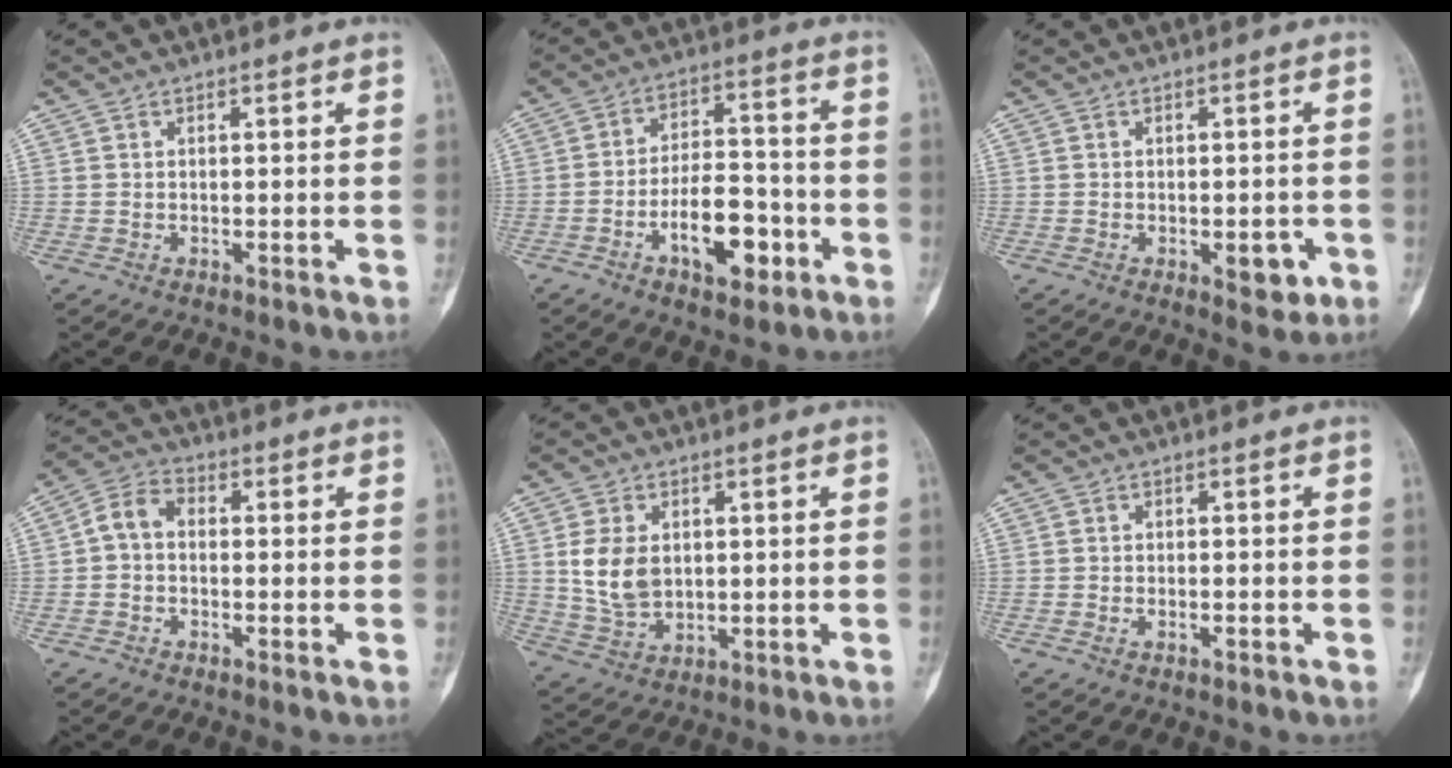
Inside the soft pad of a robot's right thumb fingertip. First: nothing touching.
{"total": 12.1, "force": [-4.8, 6.1, 9.3], "torque": [-0.131, 0.035, -0.076]}
{"total": 4.5, "force": [-1.5, 2.2, 3.6], "torque": [-0.027, 0.003, -0.013]}
{"total": 5.4, "force": [-0.3, 3.9, 3.7], "torque": [-0.057, 0.018, -0.020]}
{"total": 8.2, "force": [1.2, 5.7, 5.8], "torque": [-0.098, -0.007, 0.034]}
{"total": 1.1, "force": [-0.4, 0.5, 0.9], "torque": [-0.016, 0.010, -0.004]}